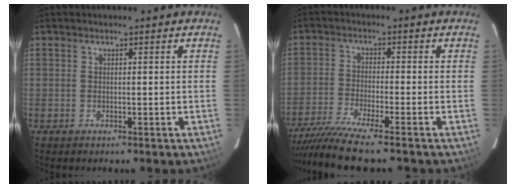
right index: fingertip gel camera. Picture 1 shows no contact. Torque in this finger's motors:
{"motor_torque": [1.06, -1.07, 0.56, 0.13]}